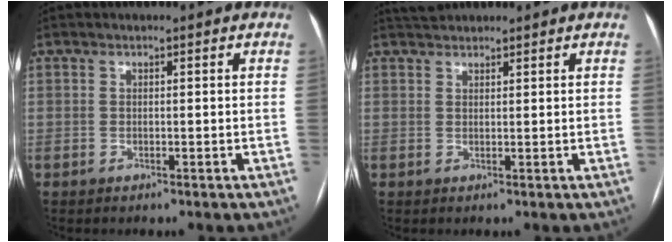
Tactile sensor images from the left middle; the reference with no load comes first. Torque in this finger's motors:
{"motor_torque": [0.04, -0.02, -0.01, 0.00]}